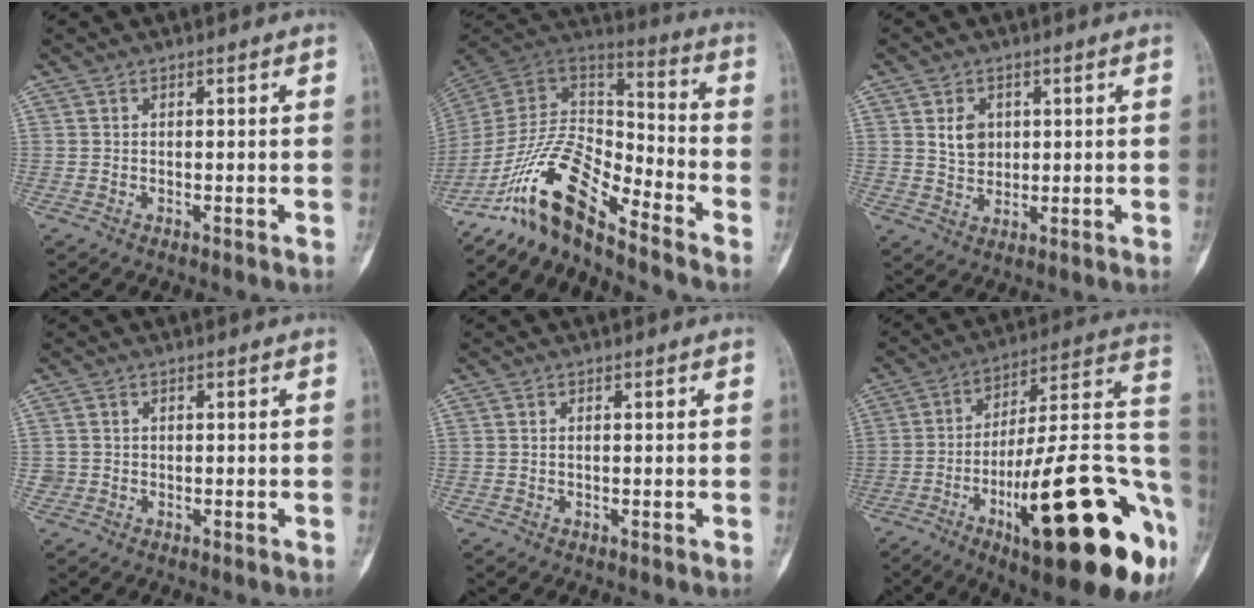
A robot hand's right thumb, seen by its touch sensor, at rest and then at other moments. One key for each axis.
{"total": 14.5, "fx": -11.2, "fy": 3.9, "fz": 8.3, "tx": -0.147, "ty": 0.098, "tz": -0.219}
{"total": 5.0, "fx": 1.4, "fy": 3.9, "fz": 2.8, "tx": -0.029, "ty": -0.010, "tz": 0.028}
{"total": 0.9, "fx": -0.1, "fy": 0.9, "fz": 0.0, "tx": 0.007, "ty": 0.005, "tz": -0.002}
{"total": 0.0}
{"total": 31.1, "fx": -11.5, "fy": 8.2, "fz": 27.7, "tx": -0.342, "ty": 0.041, "tz": -0.166}